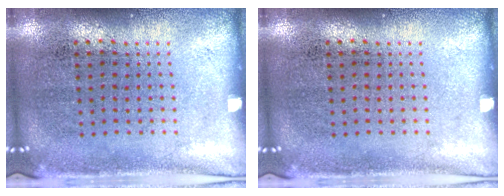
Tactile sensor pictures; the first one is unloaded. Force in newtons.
{"total": 0.0}